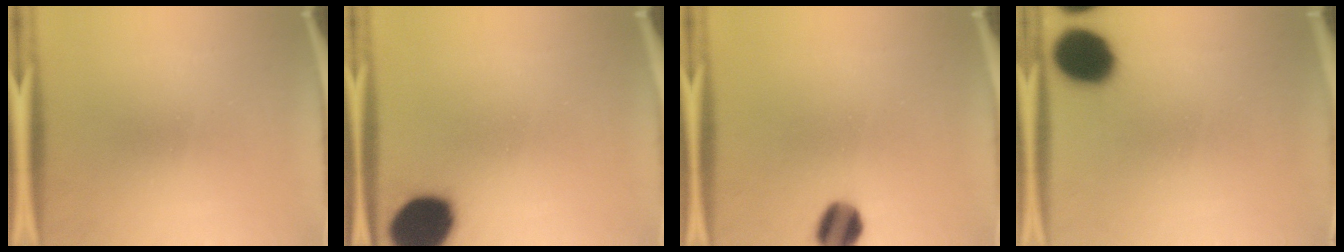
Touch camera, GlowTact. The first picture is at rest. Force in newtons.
{"total": 16.4}
{"total": 7.9}
{"total": 13.7}